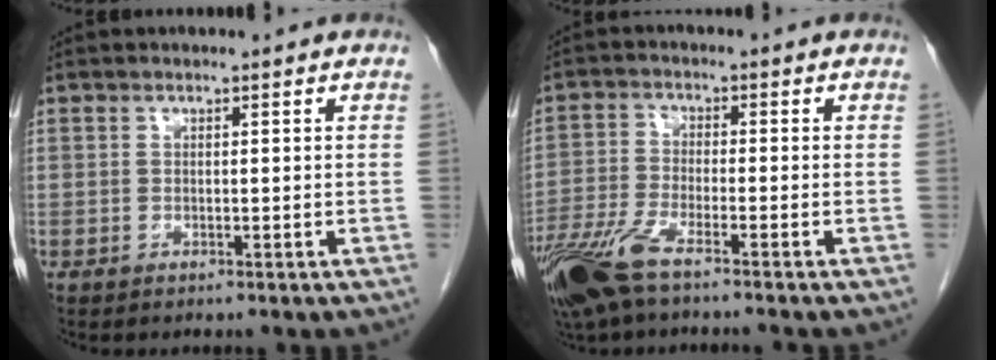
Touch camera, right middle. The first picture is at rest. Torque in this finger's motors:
{"motor_torque": [0.60, -0.36, 0.27, 0.12]}